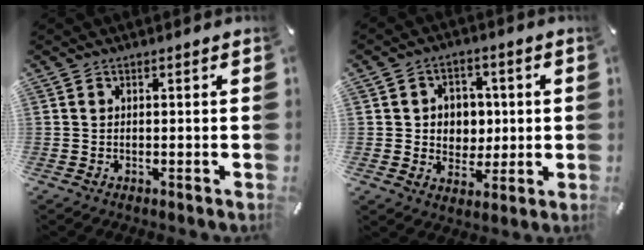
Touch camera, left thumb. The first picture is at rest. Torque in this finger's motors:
{"motor_torque": [-0.21, 0.62, 0.45, 0.28, 0.06]}